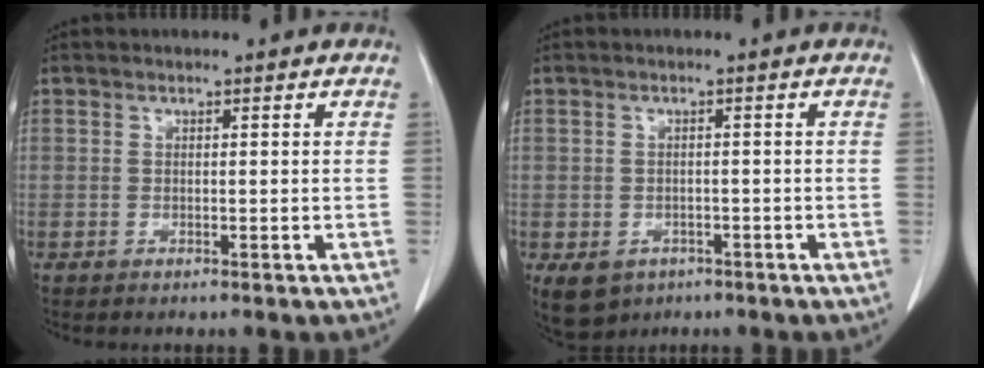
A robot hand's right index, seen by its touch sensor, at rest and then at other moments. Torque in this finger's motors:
{"motor_torque": [-0.11, -0.13, -0.63, -0.19]}